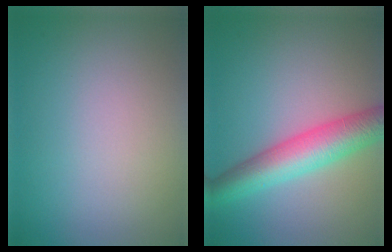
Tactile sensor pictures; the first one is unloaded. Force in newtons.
{"total": 6.3, "press": 6.3, "slide": 0.2}